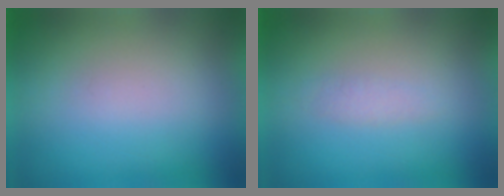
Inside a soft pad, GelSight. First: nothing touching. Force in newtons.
{"total": 1.3}